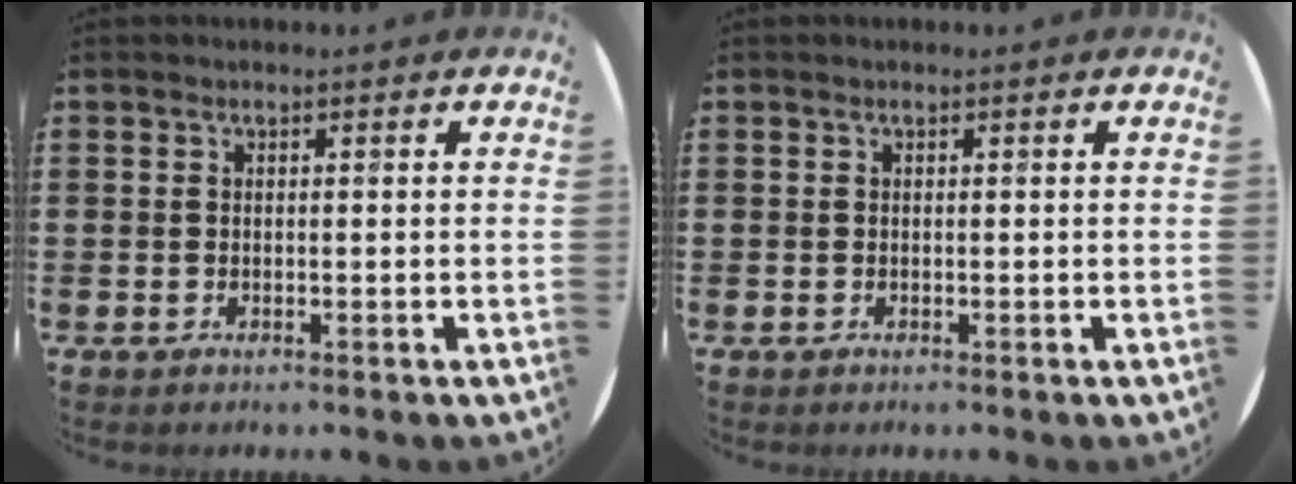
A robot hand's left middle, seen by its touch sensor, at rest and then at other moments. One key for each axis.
{"total": 0.0}